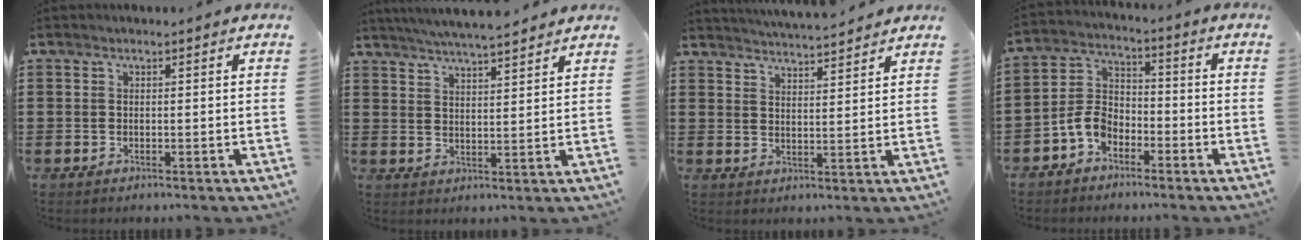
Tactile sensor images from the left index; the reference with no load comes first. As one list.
[{"total": 4.8, "force": [4.6, 0.0, 1.5], "torque": [-0.044, -0.016, 0.082]}, {"total": 3.9, "force": [3.9, -0.3, 0.3], "torque": [-0.019, -0.019, 0.068]}, {"total": 6.2, "force": [-3.8, 3.8, 3.0], "torque": [-0.084, 0.008, -0.082]}]